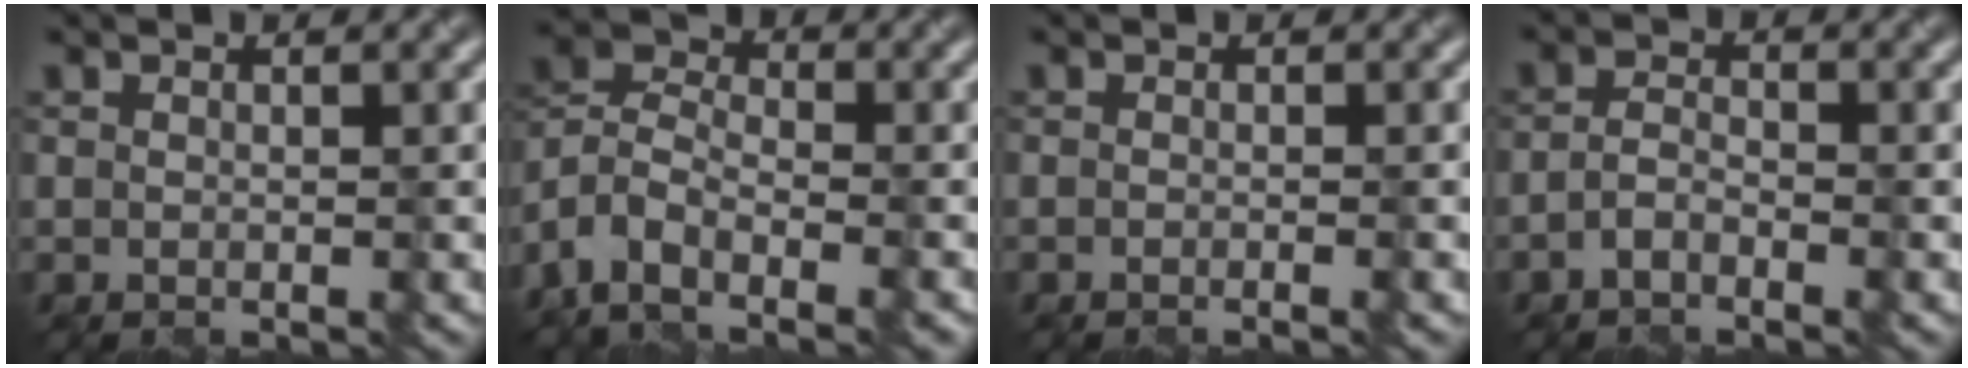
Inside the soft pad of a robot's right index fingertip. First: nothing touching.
{"total": 8.4, "force": [-5.7, 4.1, 4.7], "torque": [-0.086, -0.007, -0.096]}
{"total": 1.6, "force": [-0.5, 0.7, 1.3], "torque": [0.000, -0.002, -0.013]}
{"total": 1.9, "force": [-1.2, 0.8, 1.2], "torque": [-0.027, 0.006, -0.028]}